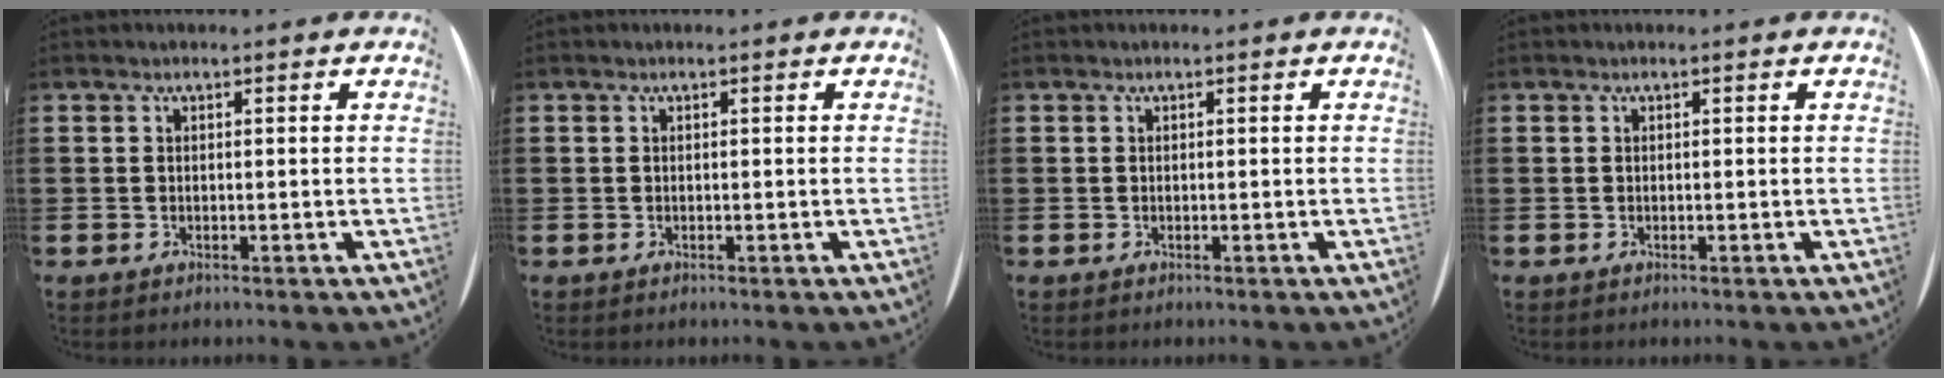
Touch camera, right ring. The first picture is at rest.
{"total": 0.0}
{"total": 0.0}
{"total": 0.0}